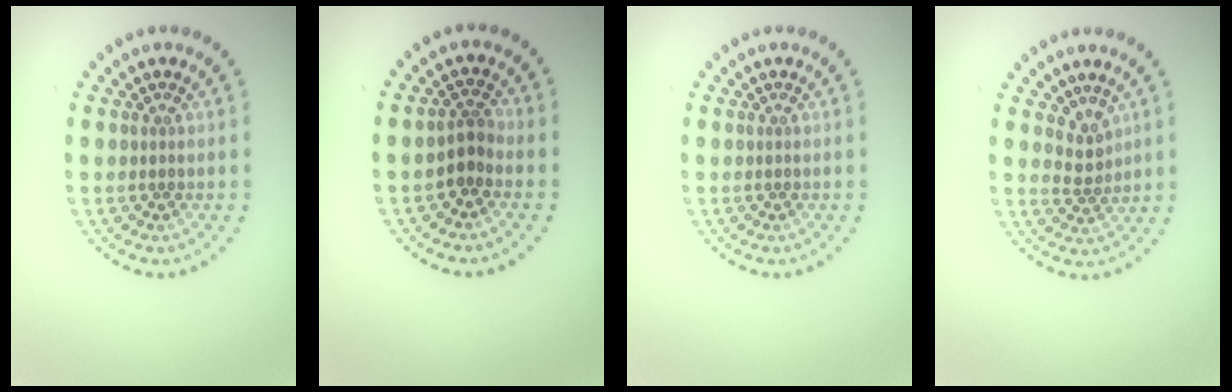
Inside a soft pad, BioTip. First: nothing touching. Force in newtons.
{"total": 1.7, "press": 1.3, "slide": 1.0}
{"total": 0.0}
{"total": 2.0, "press": 1.4, "slide": 1.4}